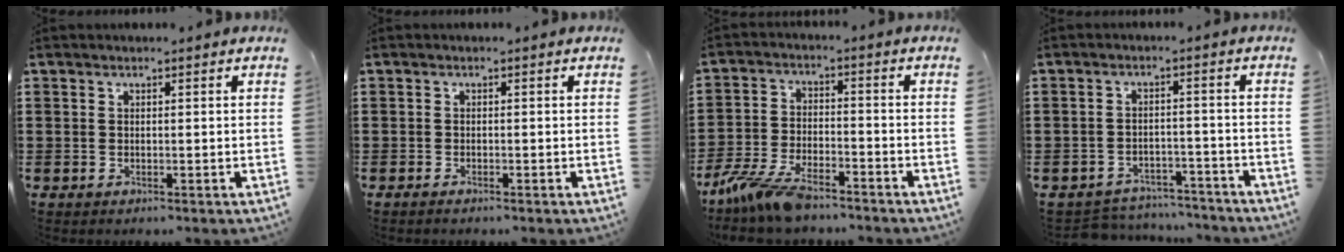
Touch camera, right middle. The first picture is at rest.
{"total": 0.6, "force": [-0.5, 0.1, 0.3], "torque": [-0.009, -0.005, -0.008]}
{"total": 8.0, "force": [-6.5, 1.8, 4.2], "torque": [-0.101, -0.002, -0.127]}
{"total": 4.0, "force": [-3.9, 0.6, -0.1], "torque": [-0.005, 0.003, -0.085]}